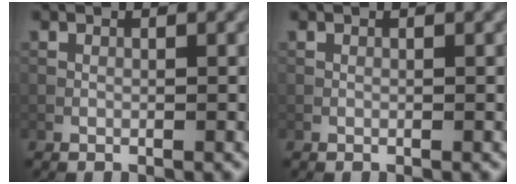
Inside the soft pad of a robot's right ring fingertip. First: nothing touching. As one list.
[{"total": 0.0}]